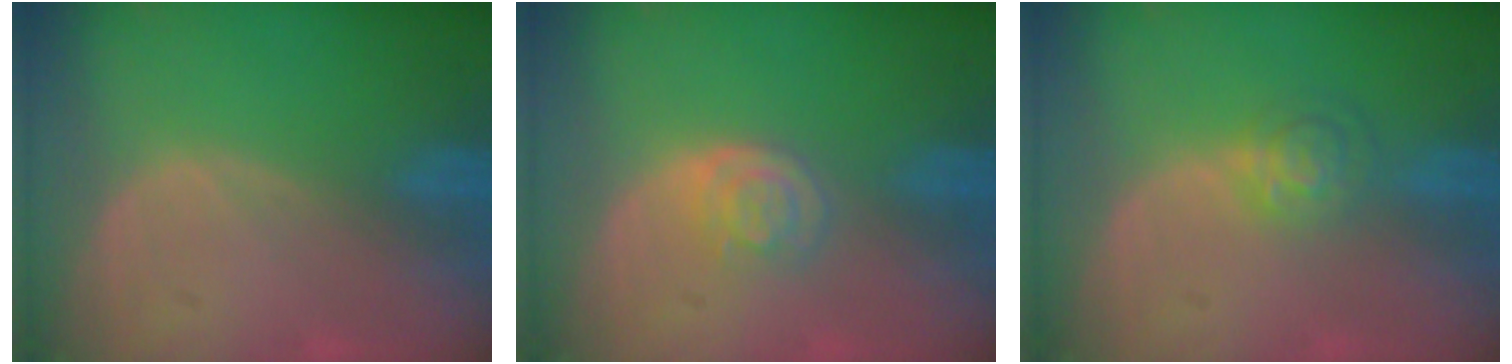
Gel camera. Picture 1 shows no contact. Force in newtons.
{"total": 3.3, "press": 3.3, "slide": 0.1}
{"total": 4.1, "press": 3.7, "slide": 1.7}